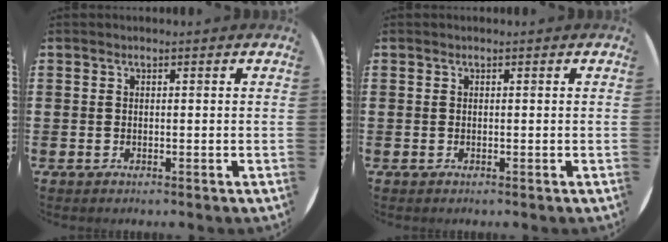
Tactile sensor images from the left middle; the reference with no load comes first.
{"total": 0.0}